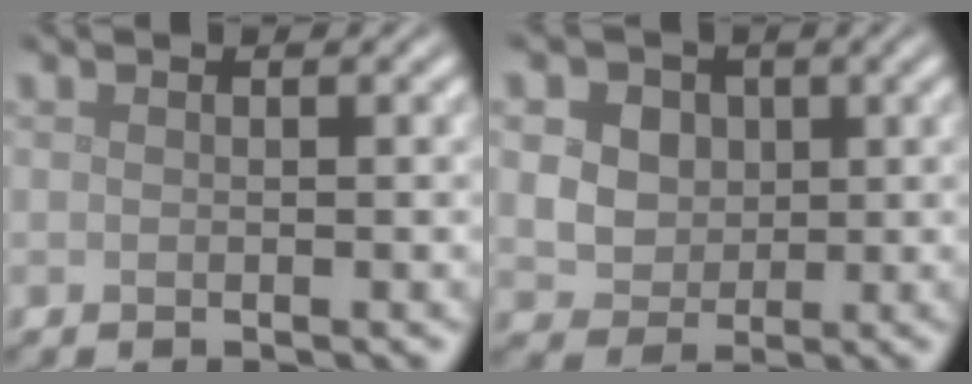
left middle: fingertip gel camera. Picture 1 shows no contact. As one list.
[{"total": 9.1, "force": [3.5, 7.1, 4.6], "torque": [-0.080, 0.033, 0.039]}]